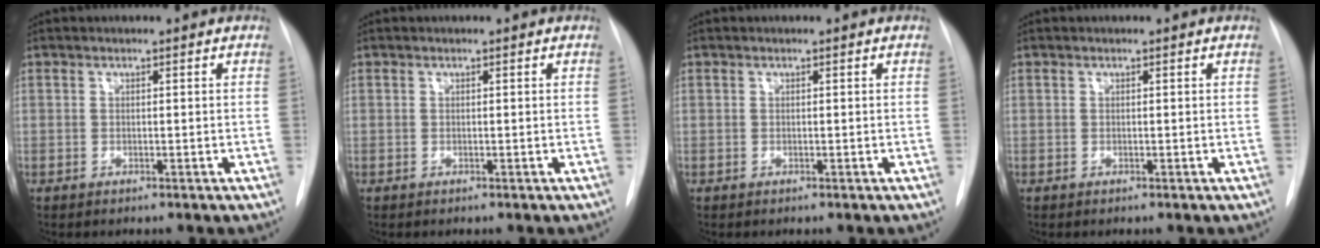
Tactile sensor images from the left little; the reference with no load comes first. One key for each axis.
{"total": 0.0}
{"total": 0.0}
{"total": 0.0}